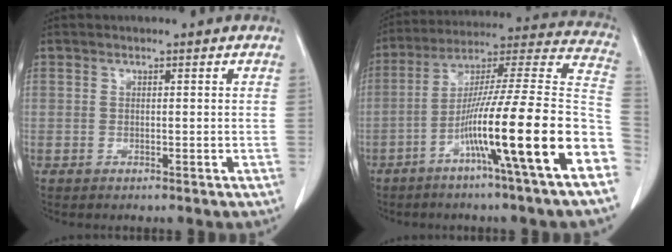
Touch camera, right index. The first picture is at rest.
{"total": 22.2, "force": [-9.3, -0.7, 20.2], "torque": [-0.277, -0.007, -0.161]}